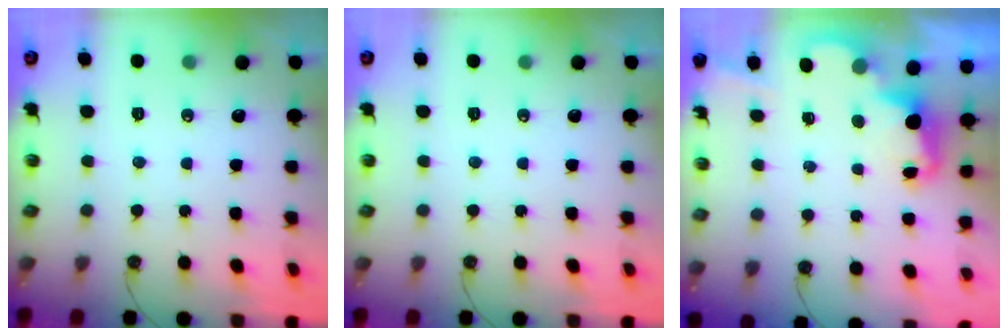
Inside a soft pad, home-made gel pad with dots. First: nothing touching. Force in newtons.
{"total": 0.0}
{"total": 2.4, "press": 2.3, "slide": 0.6}